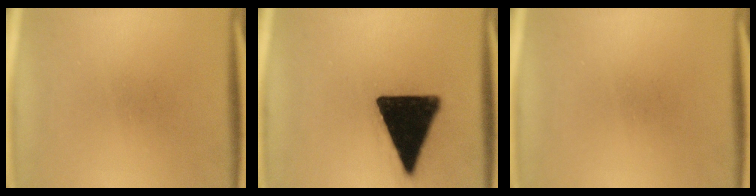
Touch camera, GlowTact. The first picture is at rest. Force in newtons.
{"total": 19.1}
{"total": 0.0}